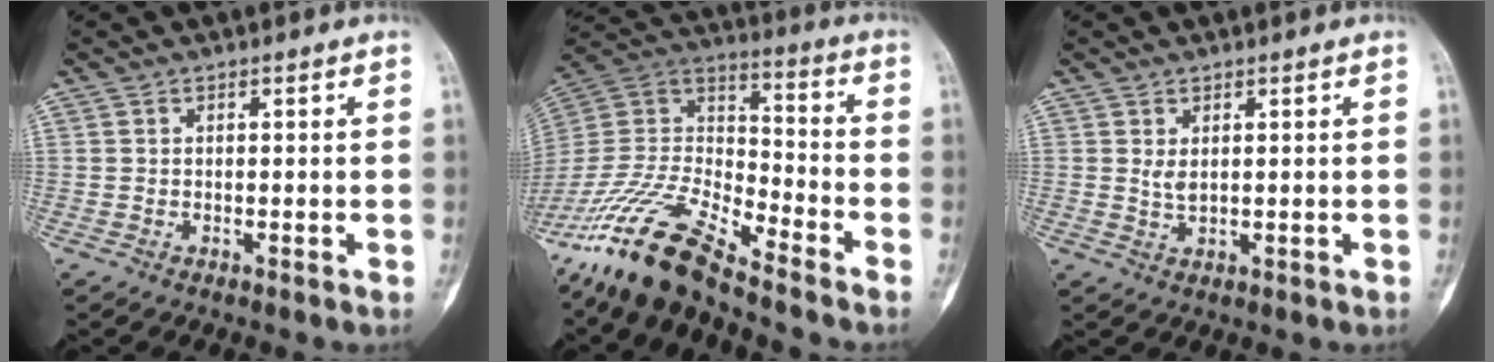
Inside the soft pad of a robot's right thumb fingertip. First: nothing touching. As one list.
[{"total": 17.5, "force": [-14.3, 4.0, 9.2], "torque": [-0.179, 0.071, -0.281]}, {"total": 1.7, "force": [0.6, 0.8, 1.4], "torque": [-0.025, -0.006, 0.015]}]